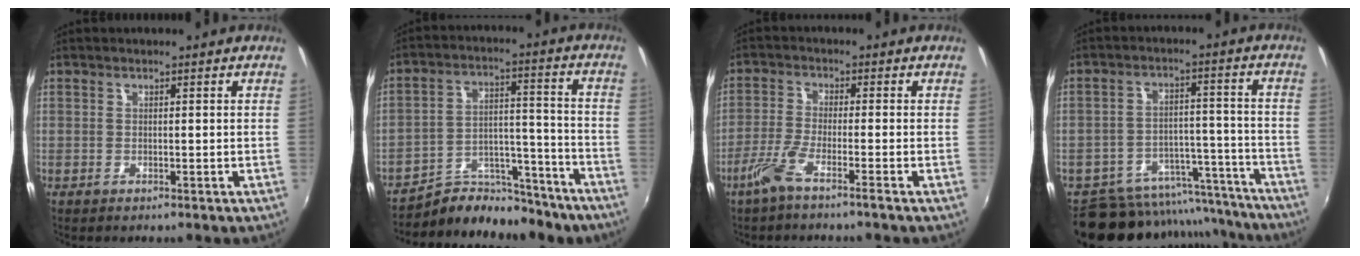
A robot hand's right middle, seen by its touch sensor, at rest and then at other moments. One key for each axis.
{"total": 16.5, "fx": -14.3, "fy": 6.8, "fz": 4.5, "tx": -0.080, "ty": 0.042, "tz": -0.201}
{"total": 4.8, "fx": -3.3, "fy": -0.3, "fz": 3.5, "tx": -0.089, "ty": -0.006, "tz": -0.069}
{"total": 18.0, "fx": -15.5, "fy": 7.8, "fz": 4.6, "tx": -0.091, "ty": 0.047, "tz": -0.199}